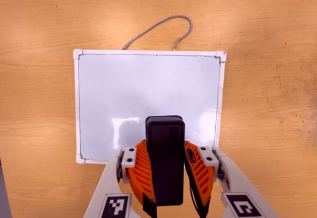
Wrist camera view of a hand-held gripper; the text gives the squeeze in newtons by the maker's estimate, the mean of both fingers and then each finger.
{"total": 7.8, "left": 6.7, "right": 8.9}